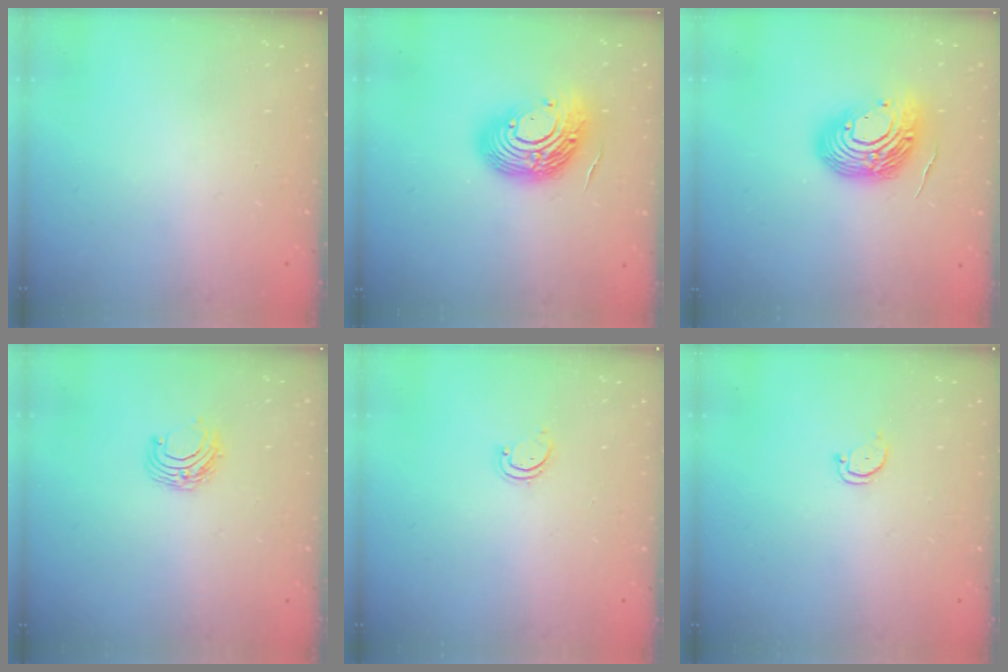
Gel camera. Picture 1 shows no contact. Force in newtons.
{"total": 14.6, "press": 14.5, "slide": 1.7}
{"total": 15.1, "press": 15.0, "slide": 2.0}
{"total": 6.0, "press": 5.9, "slide": 0.6}
{"total": 1.7, "press": 1.7, "slide": 0.3}
{"total": 2.2, "press": 2.2, "slide": 0.2}